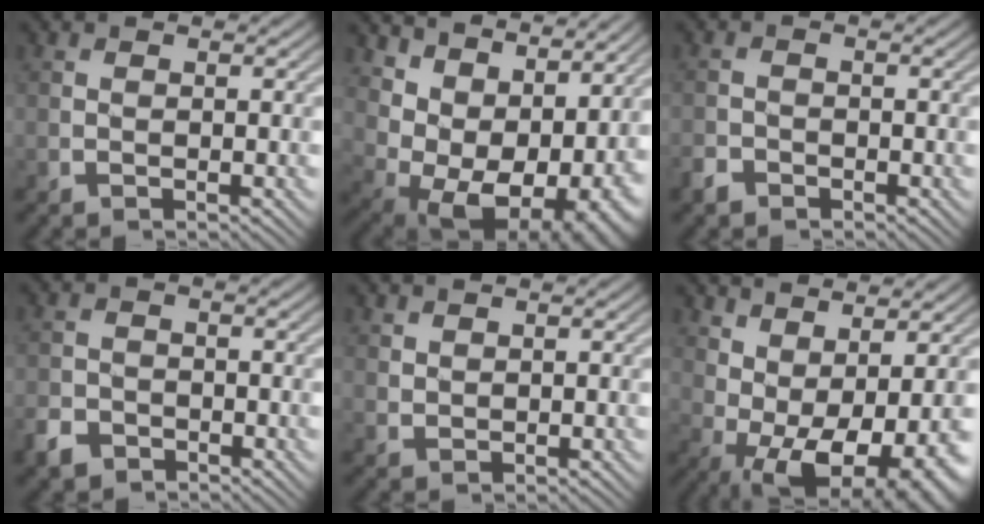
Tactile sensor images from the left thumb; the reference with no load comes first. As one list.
[{"total": 13.6, "force": [6.5, 7.8, 9.1], "torque": [-0.169, 0.007, 0.132]}, {"total": 2.0, "force": [-1.5, 1.2, 0.6], "torque": [-0.012, -0.003, -0.037]}, {"total": 3.2, "force": [-2.2, 2.1, 1.1], "torque": [-0.027, -0.007, -0.051]}, {"total": 1.4, "force": [1.1, 0.7, 0.4], "torque": [-0.013, -0.002, 0.027]}, {"total": 11.0, "force": [-0.1, 5.0, 9.8], "torque": [-0.173, -0.014, 0.024]}]